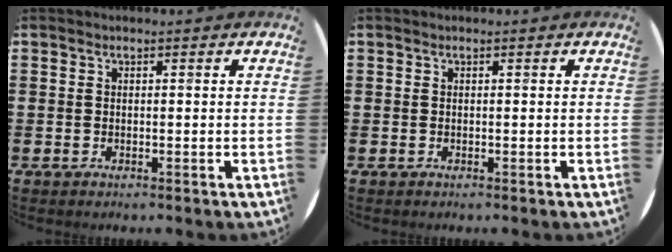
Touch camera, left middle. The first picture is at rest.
{"total": 0.0}